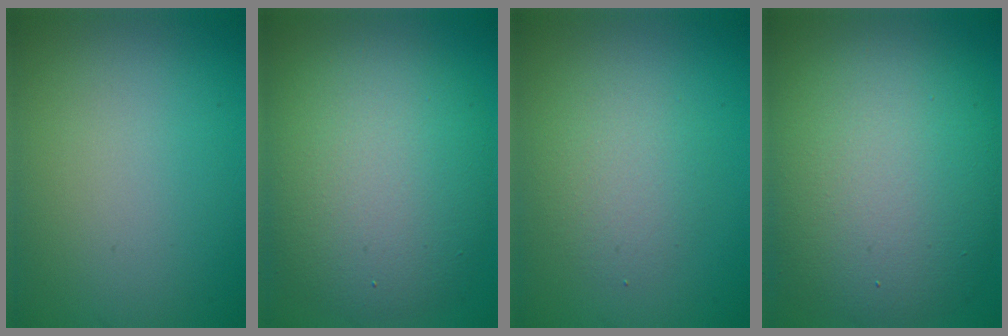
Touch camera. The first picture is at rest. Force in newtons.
{"total": 9.6, "press": 9.6, "slide": 0.5}
{"total": 2.5, "press": 2.5, "slide": 0.2}
{"total": 12.0, "press": 12.0, "slide": 0.5}